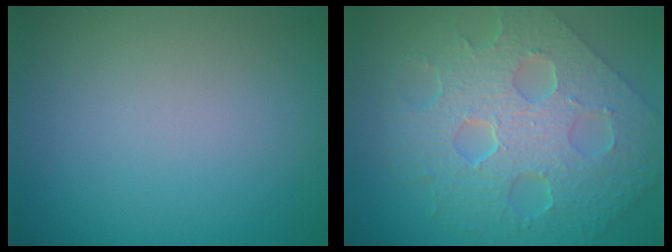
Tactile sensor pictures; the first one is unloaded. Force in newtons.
{"total": 8.8, "press": 6.4, "slide": 6.1}